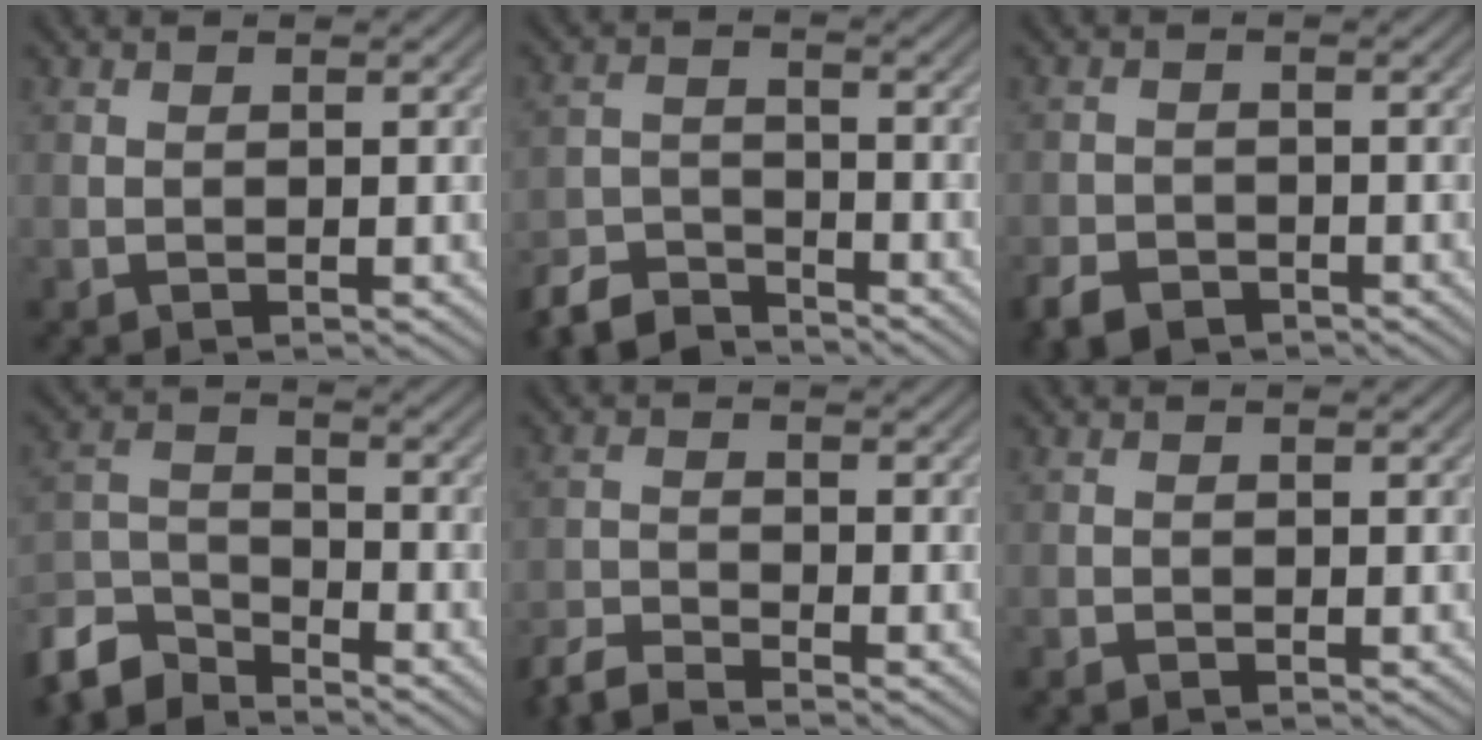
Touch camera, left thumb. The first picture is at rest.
{"total": 6.2, "force": [-5.7, 1.6, 1.8], "torque": [-0.034, -0.010, -0.119]}
{"total": 3.8, "force": [-2.7, 2.1, 1.6], "torque": [-0.032, -0.008, -0.058]}
{"total": 7.8, "force": [-6.6, 2.8, 2.9], "torque": [-0.066, -0.006, -0.148]}
{"total": 4.2, "force": [-3.9, 0.5, 1.4], "torque": [-0.029, -0.008, -0.086]}
{"total": 0.6, "force": [-0.6, 0.1, 0.2], "torque": [-0.002, -0.002, -0.011]}